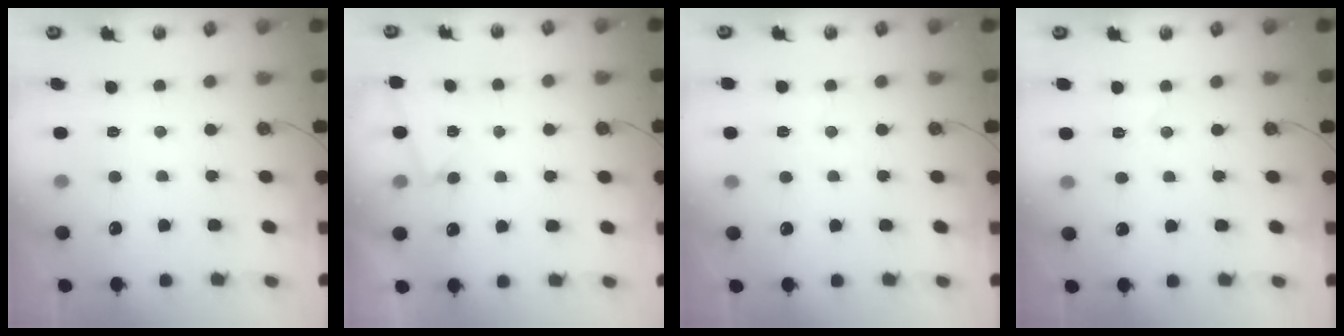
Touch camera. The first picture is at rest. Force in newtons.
{"total": 2.8, "press": 1.7, "slide": 2.2}
{"total": 3.5, "press": 3.4, "slide": 0.7}
{"total": 4.1, "press": 3.7, "slide": 1.8}